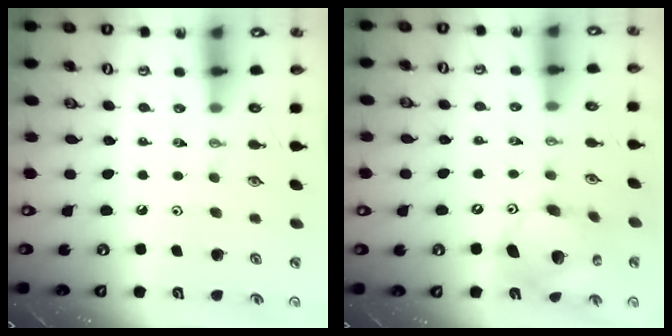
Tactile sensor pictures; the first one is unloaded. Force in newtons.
{"total": 14.9, "press": 14.7, "slide": 2.6}